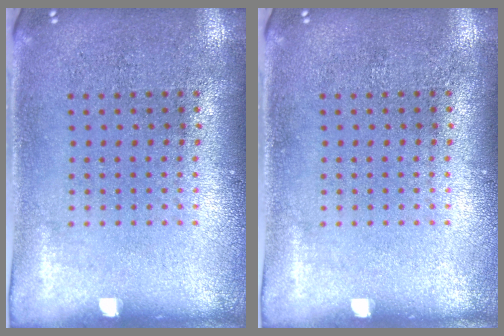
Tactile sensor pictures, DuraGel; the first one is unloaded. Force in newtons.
{"total": 0.0}